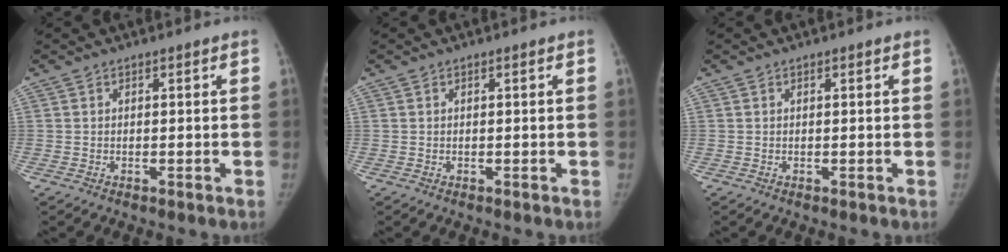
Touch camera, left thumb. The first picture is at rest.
{"total": 0.0}
{"total": 0.0}